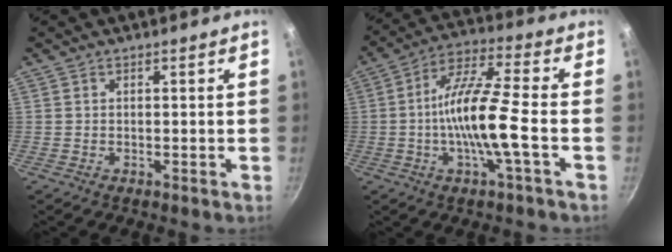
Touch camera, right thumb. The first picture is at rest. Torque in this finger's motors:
{"motor_torque": [1.85, 1.64, 2.74, -0.03, 0.84]}